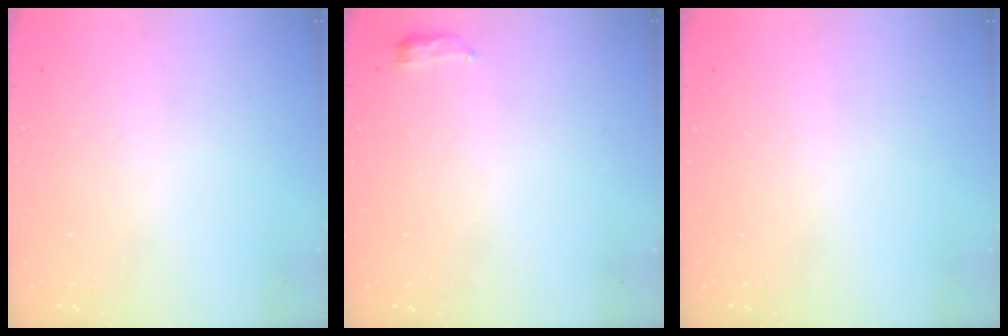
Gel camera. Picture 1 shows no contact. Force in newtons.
{"total": 3.7, "press": 3.5, "slide": 1.3}
{"total": 0.0}